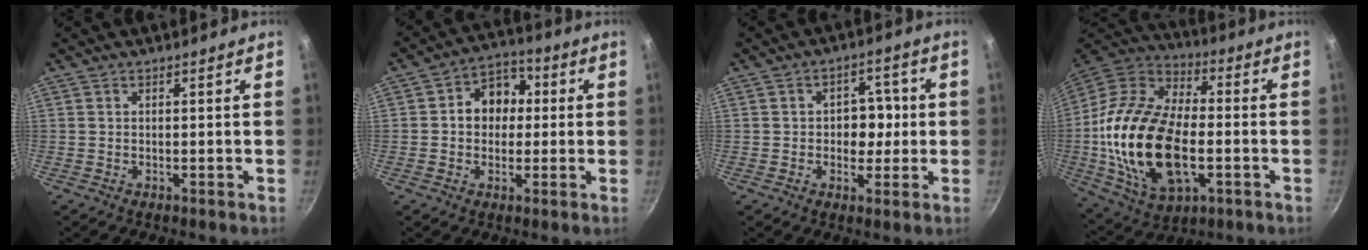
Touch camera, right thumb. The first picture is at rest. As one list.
[{"total": 9.1, "force": [0.7, 7.5, 5.1], "torque": [-0.026, 0.018, -0.003]}, {"total": 6.8, "force": [-0.1, 5.2, 4.3], "torque": [-0.010, 0.008, -0.005]}, {"total": 26.0, "force": [-3.8, 14.9, 21.0], "torque": [-0.400, 0.021, -0.066]}]